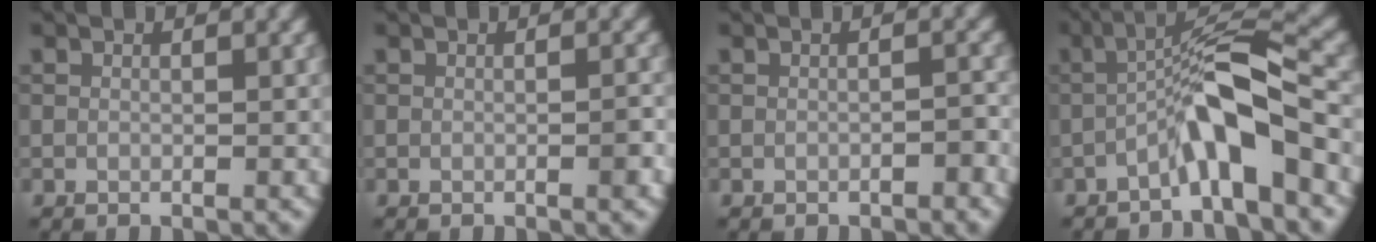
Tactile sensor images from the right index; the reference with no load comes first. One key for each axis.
{"total": 0.9, "fx": -0.4, "fy": 0.1, "fz": 0.9, "tx": -0.012, "ty": 0.003, "tz": -0.005}
{"total": 1.0, "fx": -0.7, "fy": 0.2, "fz": 0.7, "tx": -0.010, "ty": 0.005, "tz": -0.009}
{"total": 5.6, "fx": -2.3, "fy": 0.8, "fz": 5.1, "tx": -0.090, "ty": 0.027, "tz": -0.047}